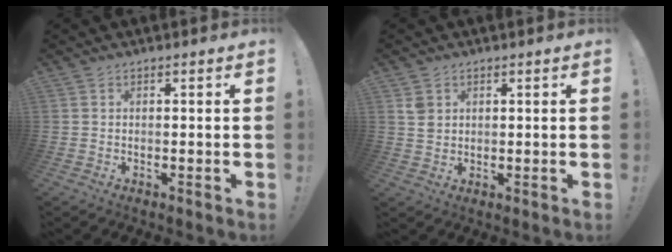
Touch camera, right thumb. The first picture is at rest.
{"total": 3.4, "force": [1.7, 2.6, 1.4], "torque": [-0.012, -0.006, 0.030]}